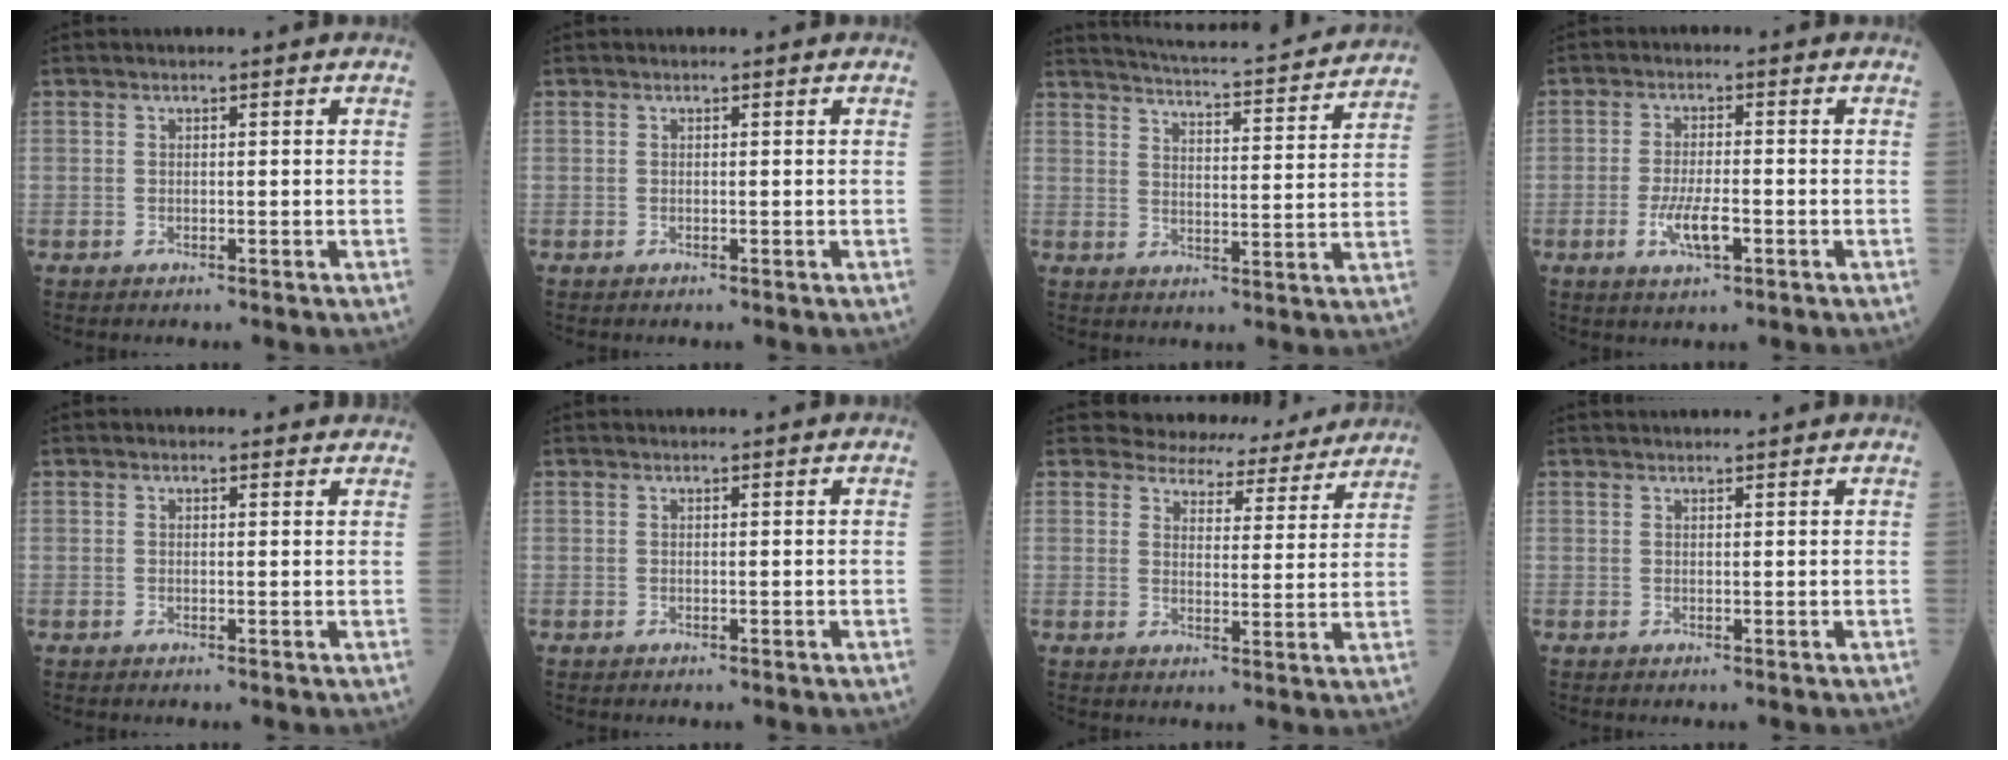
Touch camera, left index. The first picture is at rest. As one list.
[{"total": 0.0}, {"total": 17.7, "force": [16.7, 1.2, 5.8], "torque": [-0.098, -0.013, 0.219]}, {"total": 5.0, "force": [-1.9, 1.2, 4.5], "torque": [-0.092, -0.005, -0.033]}, {"total": 1.8, "force": [1.7, 0.6, 0.0], "torque": [-0.004, -0.001, 0.011]}, {"total": 1.2, "force": [1.2, -0.1, 0.3], "torque": [-0.003, 0.012, 0.020]}, {"total": 11.9, "force": [11.4, 3.3, 1.2], "torque": [0.003, -0.008, 0.126]}, {"total": 4.0, "force": [3.9, 0.0, 1.0], "torque": [-0.010, 0.029, 0.054]}]